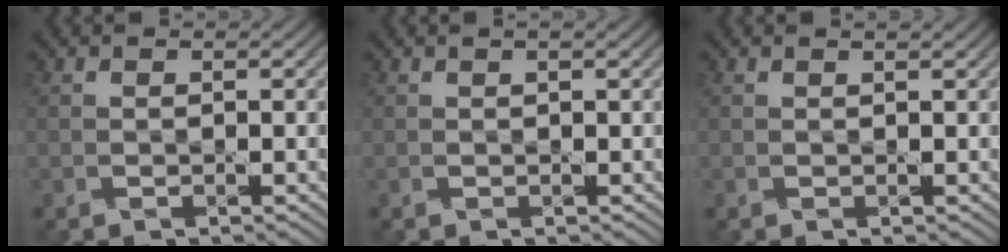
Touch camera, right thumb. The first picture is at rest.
{"total": 0.8, "force": [0.5, -0.1, 0.6], "torque": [-0.014, 0.003, 0.007]}
{"total": 0.6, "force": [0.5, -0.2, 0.2], "torque": [-0.006, 0.002, 0.008]}